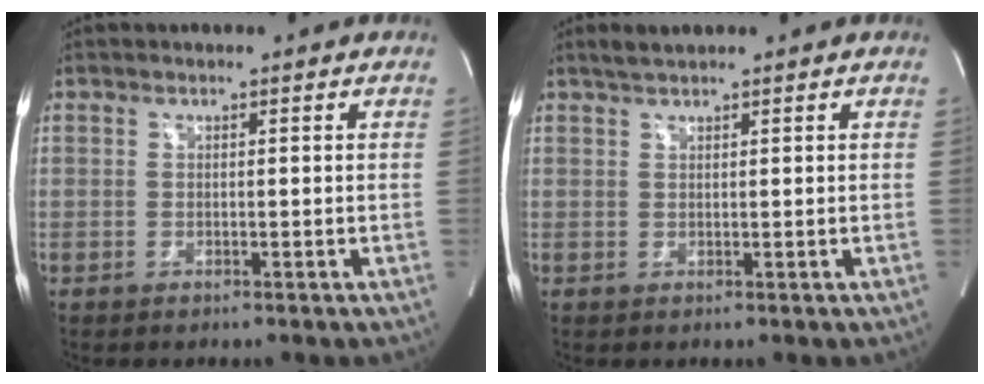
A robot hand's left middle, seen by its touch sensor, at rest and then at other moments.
{"total": 1.6, "force": [1.5, 0.1, 0.7], "torque": [-0.018, 0.011, 0.031]}